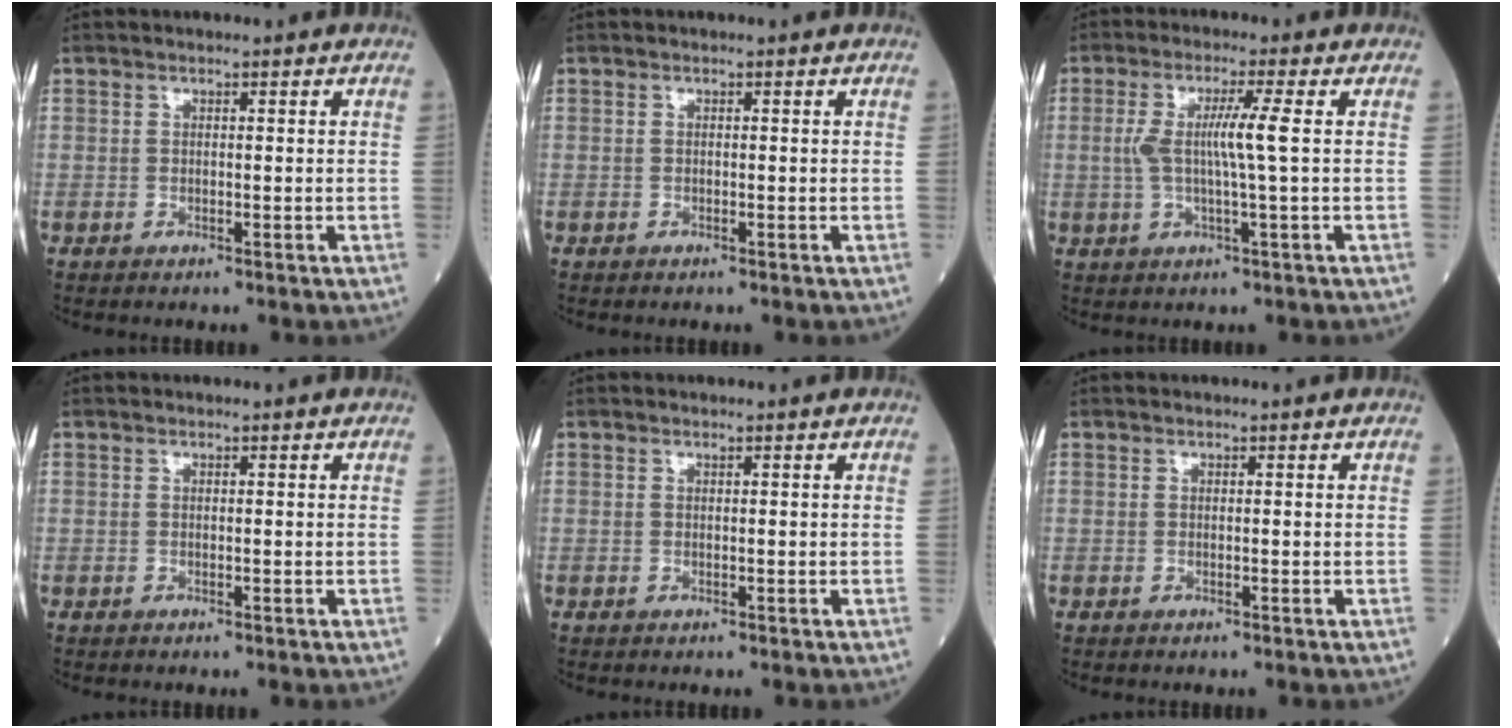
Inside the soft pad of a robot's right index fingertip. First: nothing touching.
{"total": 0.0}
{"total": 5.8, "force": [0.4, -0.8, 5.8], "torque": [-0.118, 0.003, 0.010]}
{"total": 0.0}
{"total": 0.0}
{"total": 0.0}